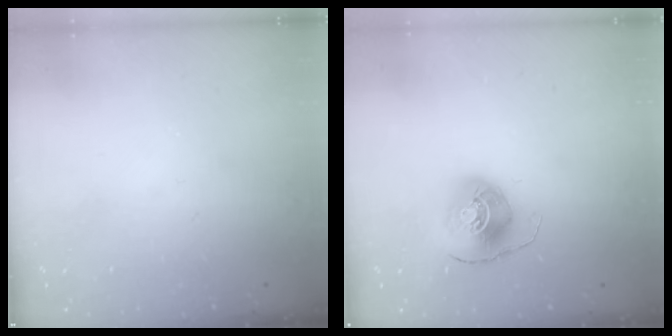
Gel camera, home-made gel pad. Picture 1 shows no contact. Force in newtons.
{"total": 7.6, "press": 7.6, "slide": 0.3}